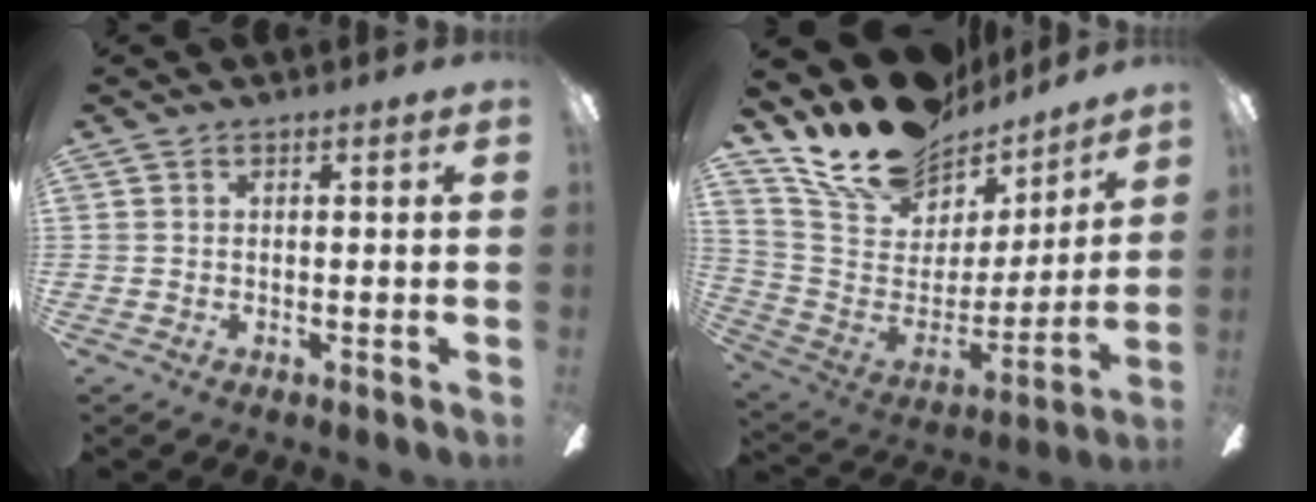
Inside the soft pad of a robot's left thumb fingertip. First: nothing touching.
{"total": 20.3, "force": [16.5, 9.6, 7.1], "torque": [-0.133, -0.119, 0.303]}